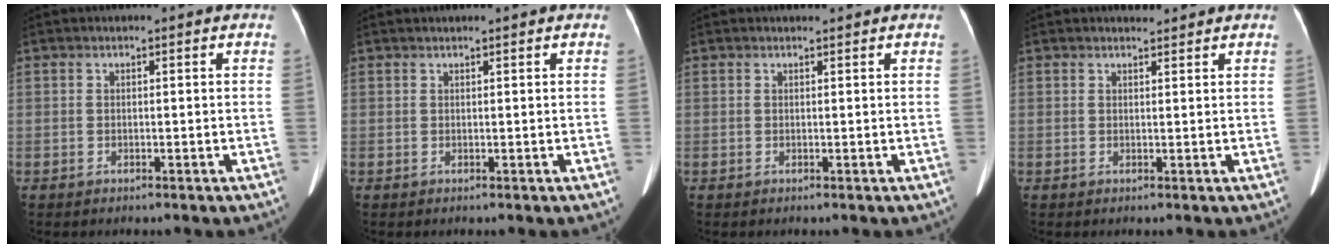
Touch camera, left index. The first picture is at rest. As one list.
[{"total": 1.5, "force": [1.4, -0.1, 0.6], "torque": [-0.008, 0.021, 0.025]}, {"total": 0.6, "force": [0.6, 0.0, 0.1], "torque": [-0.008, 0.002, 0.011]}, {"total": 1.4, "force": [1.4, 0.3, 0.1], "torque": [-0.008, 0.003, 0.025]}]